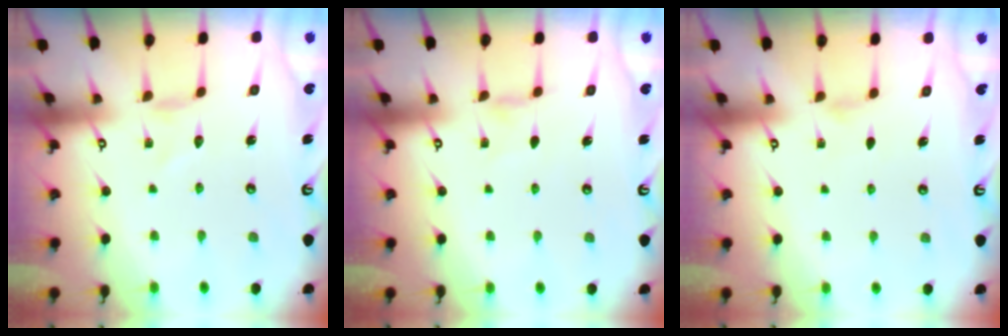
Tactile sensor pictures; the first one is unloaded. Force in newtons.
{"total": 1.4, "press": 1.4, "slide": 0.4}
{"total": 1.6, "press": 1.6, "slide": 0.4}